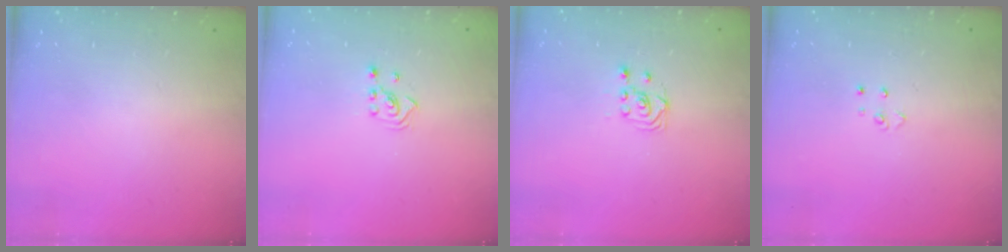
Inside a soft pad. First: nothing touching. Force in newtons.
{"total": 2.1, "press": 2.1, "slide": 0.3}
{"total": 2.7, "press": 2.4, "slide": 1.3}
{"total": 3.9, "press": 3.9, "slide": 0.3}